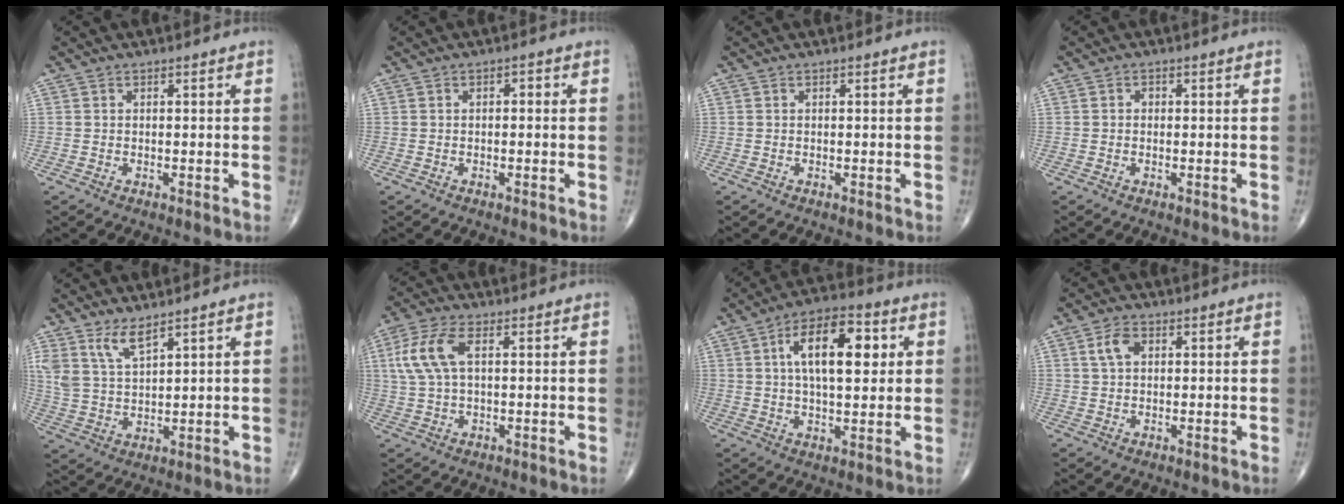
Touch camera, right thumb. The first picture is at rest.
{"total": 1.2, "force": [0.1, 0.7, 1.0], "torque": [-0.011, 0.005, -0.002]}
{"total": 0.0}
{"total": 0.7, "force": [0.0, 0.6, 0.3], "torque": [-0.001, 0.003, -0.005]}
{"total": 6.1, "force": [4.5, 1.8, 3.7], "torque": [-0.072, -0.029, 0.097]}
{"total": 8.6, "force": [2.1, 4.1, 7.2], "torque": [-0.172, 0.015, 0.041]}
{"total": 14.2, "force": [3.6, 6.5, 12.1], "torque": [-0.180, 0.006, 0.055]}
{"total": 4.0, "force": [1.3, 2.5, 2.8], "torque": [-0.054, 0.005, 0.023]}